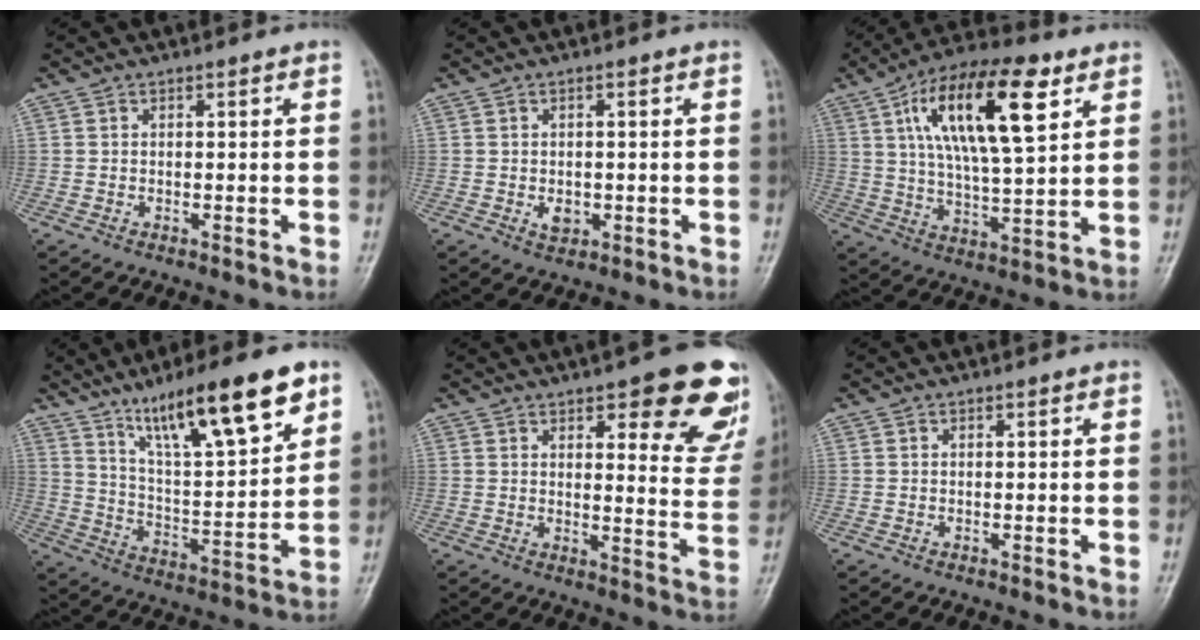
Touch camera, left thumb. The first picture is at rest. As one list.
[{"total": 2.6, "force": [-0.5, 1.9, 1.7], "torque": [-0.019, 0.000, -0.003]}, {"total": 19.0, "force": [7.5, 6.9, 16.1], "torque": [-0.265, -0.009, 0.126]}, {"total": 19.6, "force": [12.1, 4.3, 14.8], "torque": [-0.214, -0.049, 0.210]}, {"total": 16.8, "force": [9.5, 5.8, 12.6], "torque": [-0.104, -0.051, 0.110]}, {"total": 0.0}]